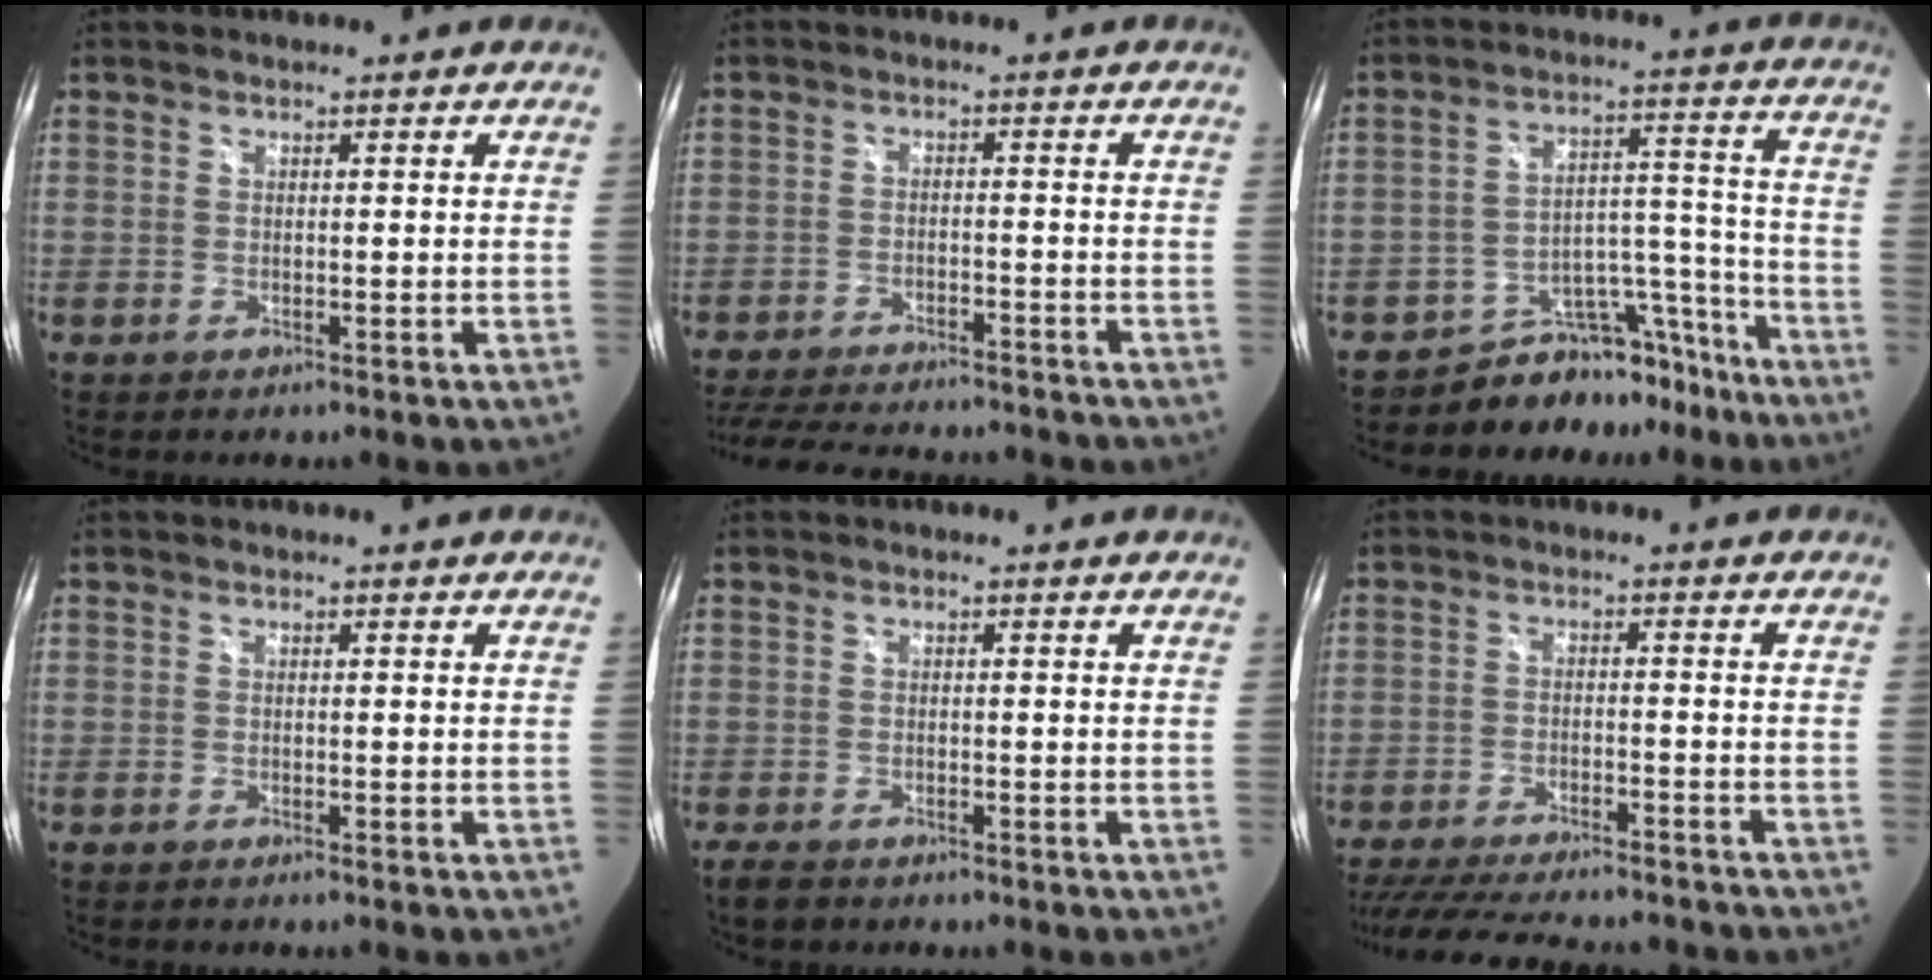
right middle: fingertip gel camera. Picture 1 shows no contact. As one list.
[{"total": 18.4, "force": [-15.8, 5.0, 7.9], "torque": [-0.167, -0.020, -0.228]}, {"total": 11.8, "force": [-10.6, 5.0, 1.6], "torque": [-0.010, 0.063, -0.156]}, {"total": 0.7, "force": [-0.6, 0.1, 0.3], "torque": [-0.005, -0.003, -0.012]}, {"total": 3.4, "force": [-2.7, 1.4, 1.5], "torque": [-0.038, -0.012, -0.051]}, {"total": 20.4, "force": [-17.5, 5.1, 9.2], "torque": [-0.187, -0.026, -0.256]}]